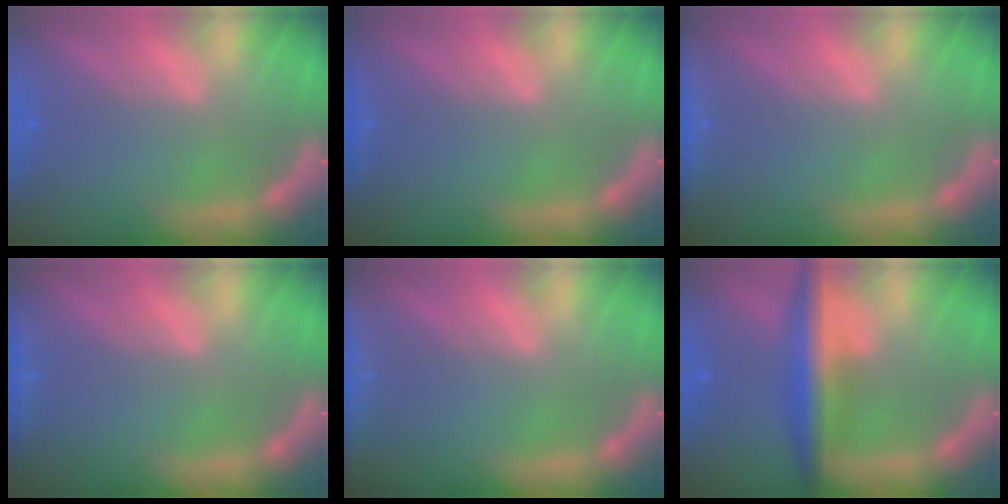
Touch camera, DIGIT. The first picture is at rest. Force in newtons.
{"total": 0.9}
{"total": 2.9}
{"total": 1.4}
{"total": 5.0}
{"total": 6.0}